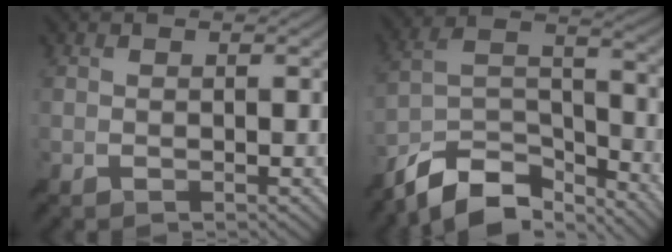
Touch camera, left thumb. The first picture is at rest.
{"total": 12.2, "force": [-10.1, 4.2, 5.4], "torque": [-0.107, 0.006, -0.190]}